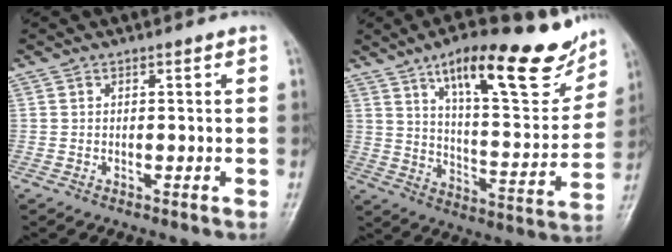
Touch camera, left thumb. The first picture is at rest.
{"total": 23.1, "force": [14.4, 7.3, 16.5], "torque": [-0.196, -0.057, 0.223]}